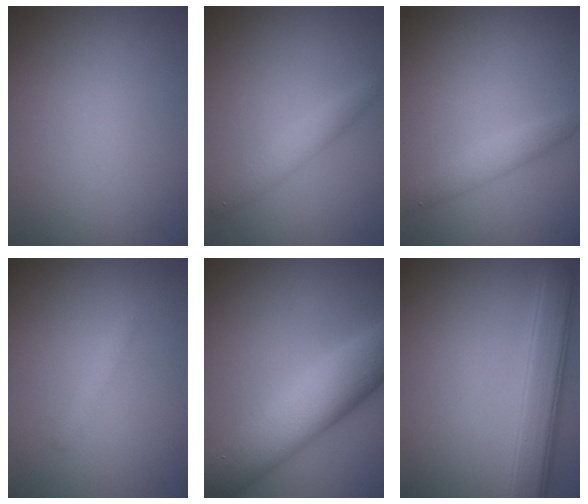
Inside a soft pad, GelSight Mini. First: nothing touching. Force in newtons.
{"total": 2.1, "press": 2.1, "slide": 0.0}
{"total": 2.0, "press": 2.0, "slide": 0.0}
{"total": 0.9, "press": 0.9, "slide": 0.0}
{"total": 9.7, "press": 9.7, "slide": 0.2}
{"total": 5.6, "press": 5.6, "slide": 0.1}